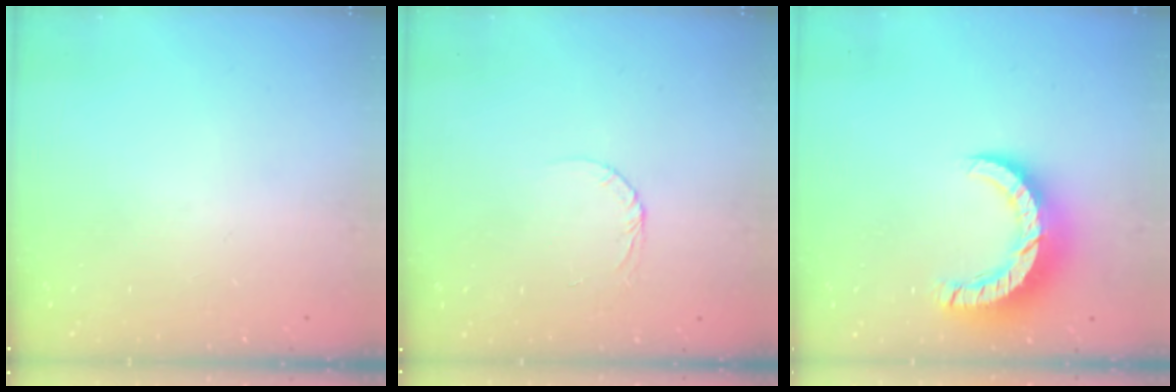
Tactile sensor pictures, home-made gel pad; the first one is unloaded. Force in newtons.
{"total": 3.5, "press": 3.5, "slide": 0.3}
{"total": 10.3, "press": 10.2, "slide": 0.7}